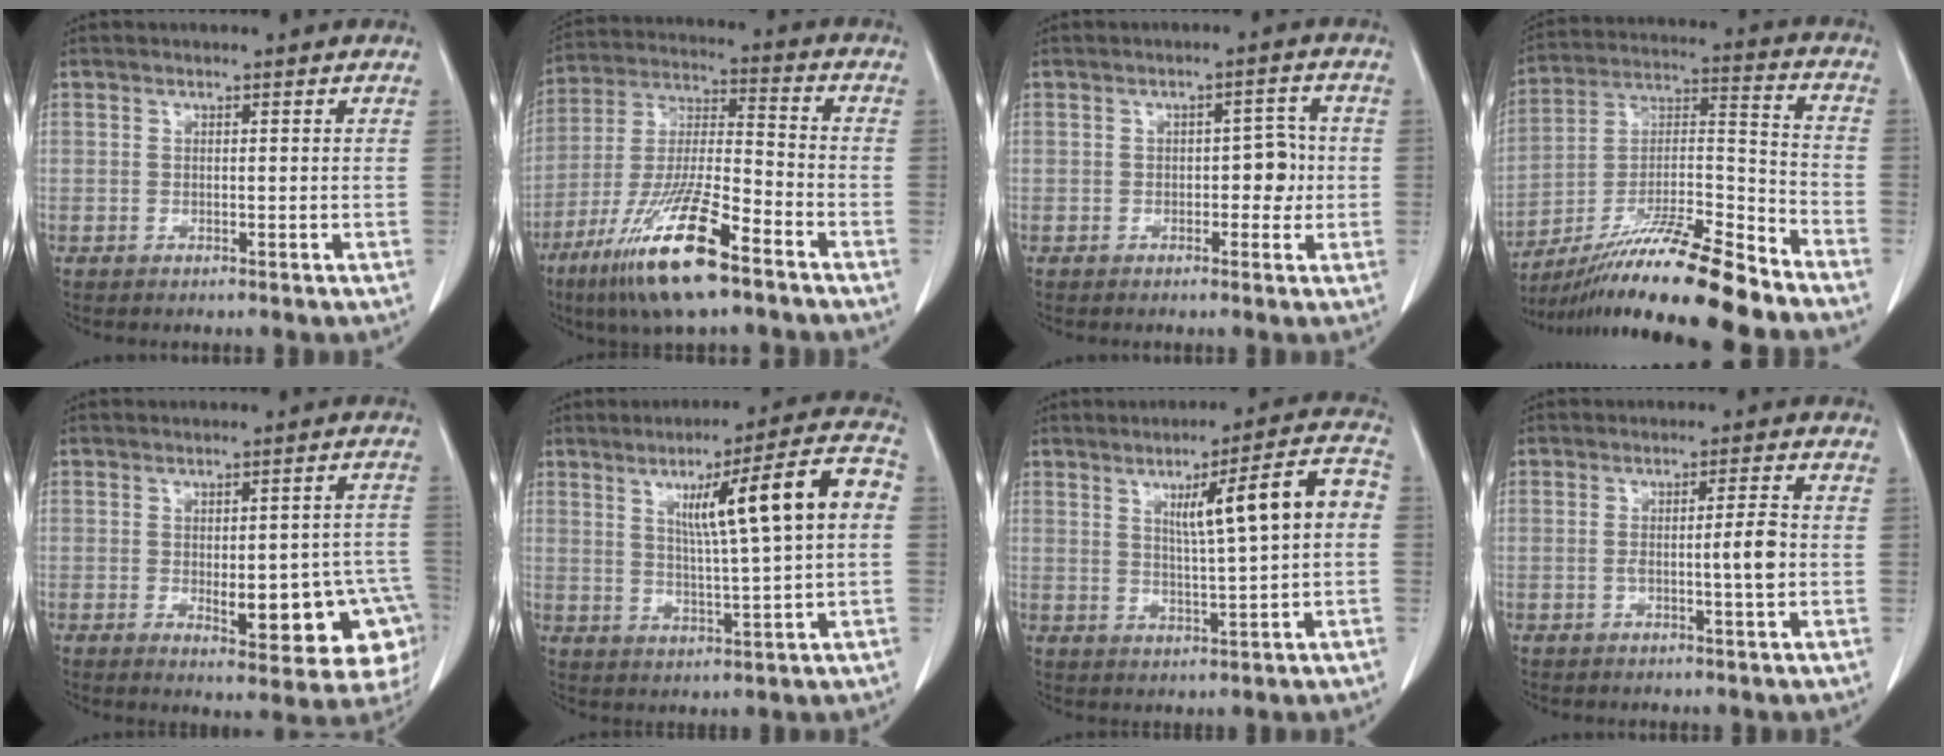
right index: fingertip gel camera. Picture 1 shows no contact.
{"total": 16.6, "force": [-10.0, 2.0, 13.1], "torque": [-0.278, -0.037, -0.188]}
{"total": 3.8, "force": [-0.5, 2.1, 3.1], "torque": [-0.031, 0.014, -0.007]}
{"total": 18.4, "force": [-14.8, -0.1, 11.1], "torque": [-0.207, -0.006, -0.263]}
{"total": 15.1, "force": [-4.4, 5.5, 13.4], "torque": [-0.092, 0.024, -0.037]}
{"total": 13.7, "force": [2.7, 0.2, 13.4], "torque": [-0.197, 0.021, 0.041]}
{"total": 10.8, "force": [1.7, 0.5, 10.6], "torque": [-0.152, 0.020, 0.025]}
{"total": 4.1, "force": [-0.7, -0.2, 4.1], "torque": [-0.066, 0.000, -0.011]}